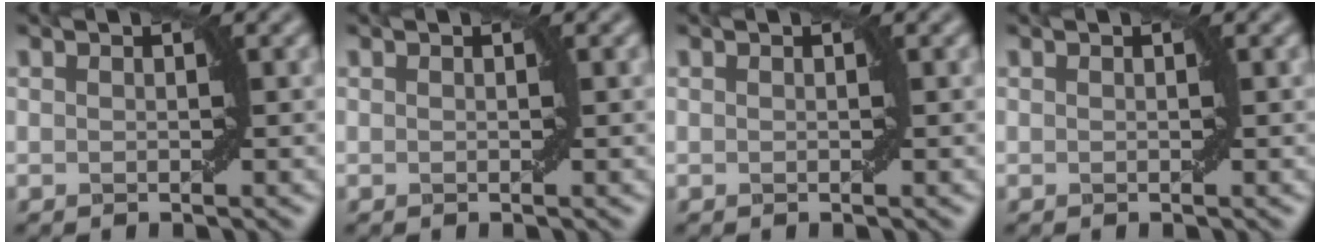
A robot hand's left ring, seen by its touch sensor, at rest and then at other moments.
{"total": 0.0}
{"total": 0.0}
{"total": 0.0}